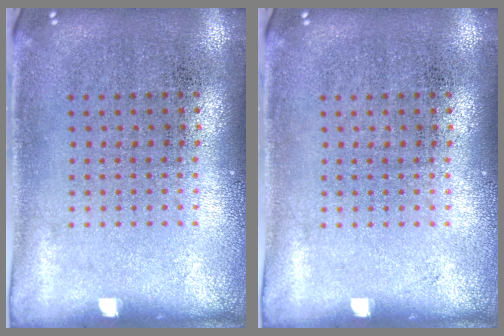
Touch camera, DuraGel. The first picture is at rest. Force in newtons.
{"total": 0.0}